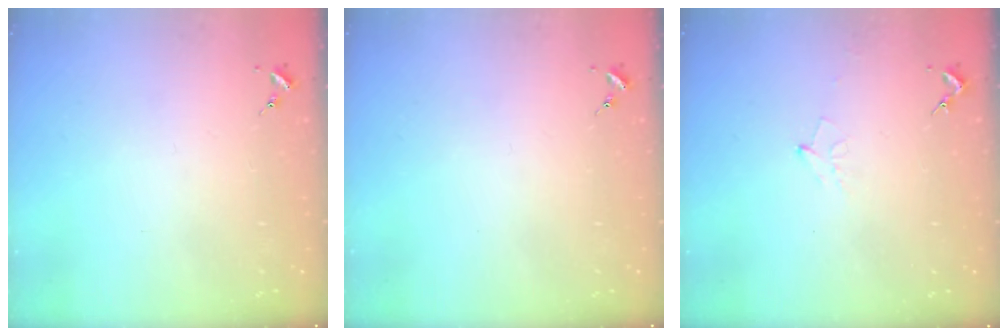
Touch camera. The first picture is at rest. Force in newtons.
{"total": 0.0}
{"total": 5.3, "press": 5.2, "slide": 1.0}